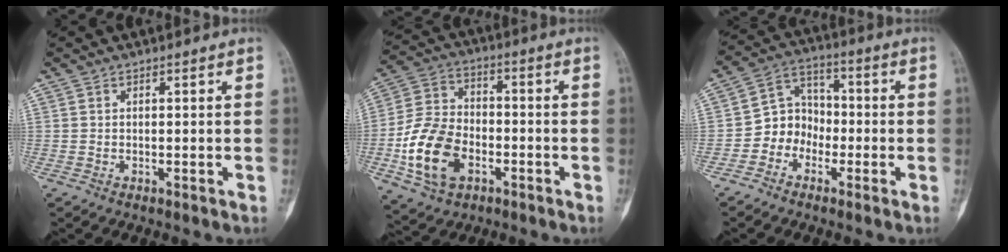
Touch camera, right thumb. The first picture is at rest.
{"total": 14.6, "force": [-4.7, 9.8, 9.7], "torque": [-0.176, 0.023, -0.087]}
{"total": 7.4, "force": [-2.8, 6.4, 2.6], "torque": [-0.006, 0.047, -0.064]}